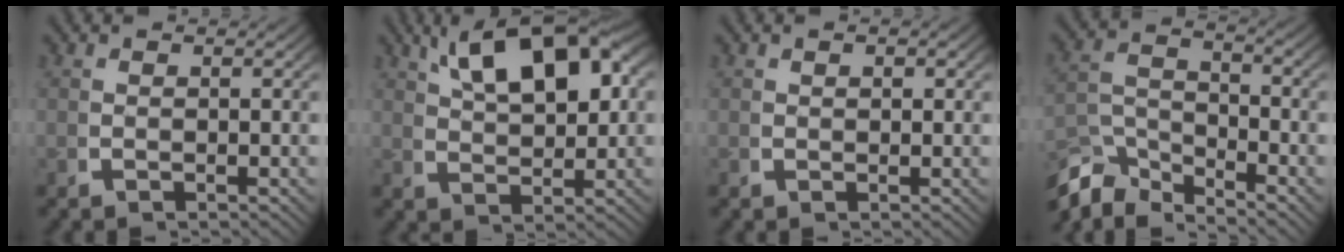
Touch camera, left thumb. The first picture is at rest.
{"total": 10.5, "force": [4.0, 5.7, 7.9], "torque": [-0.110, 0.010, 0.069]}
{"total": 0.8, "force": [0.4, 0.6, 0.4], "torque": [-0.006, -0.003, 0.009]}
{"total": 6.5, "force": [-4.0, 3.7, 3.7], "torque": [-0.059, -0.021, -0.066]}